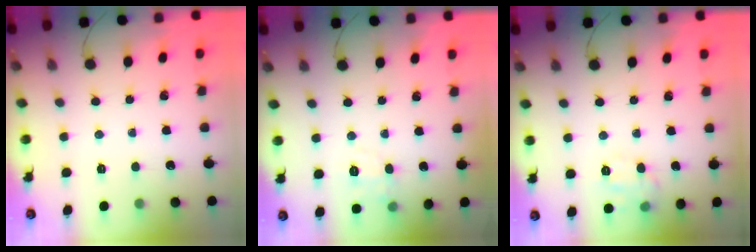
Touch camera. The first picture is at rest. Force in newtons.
{"total": 6.6, "press": 6.5, "slide": 1.5}
{"total": 8.4, "press": 8.3, "slide": 1.3}